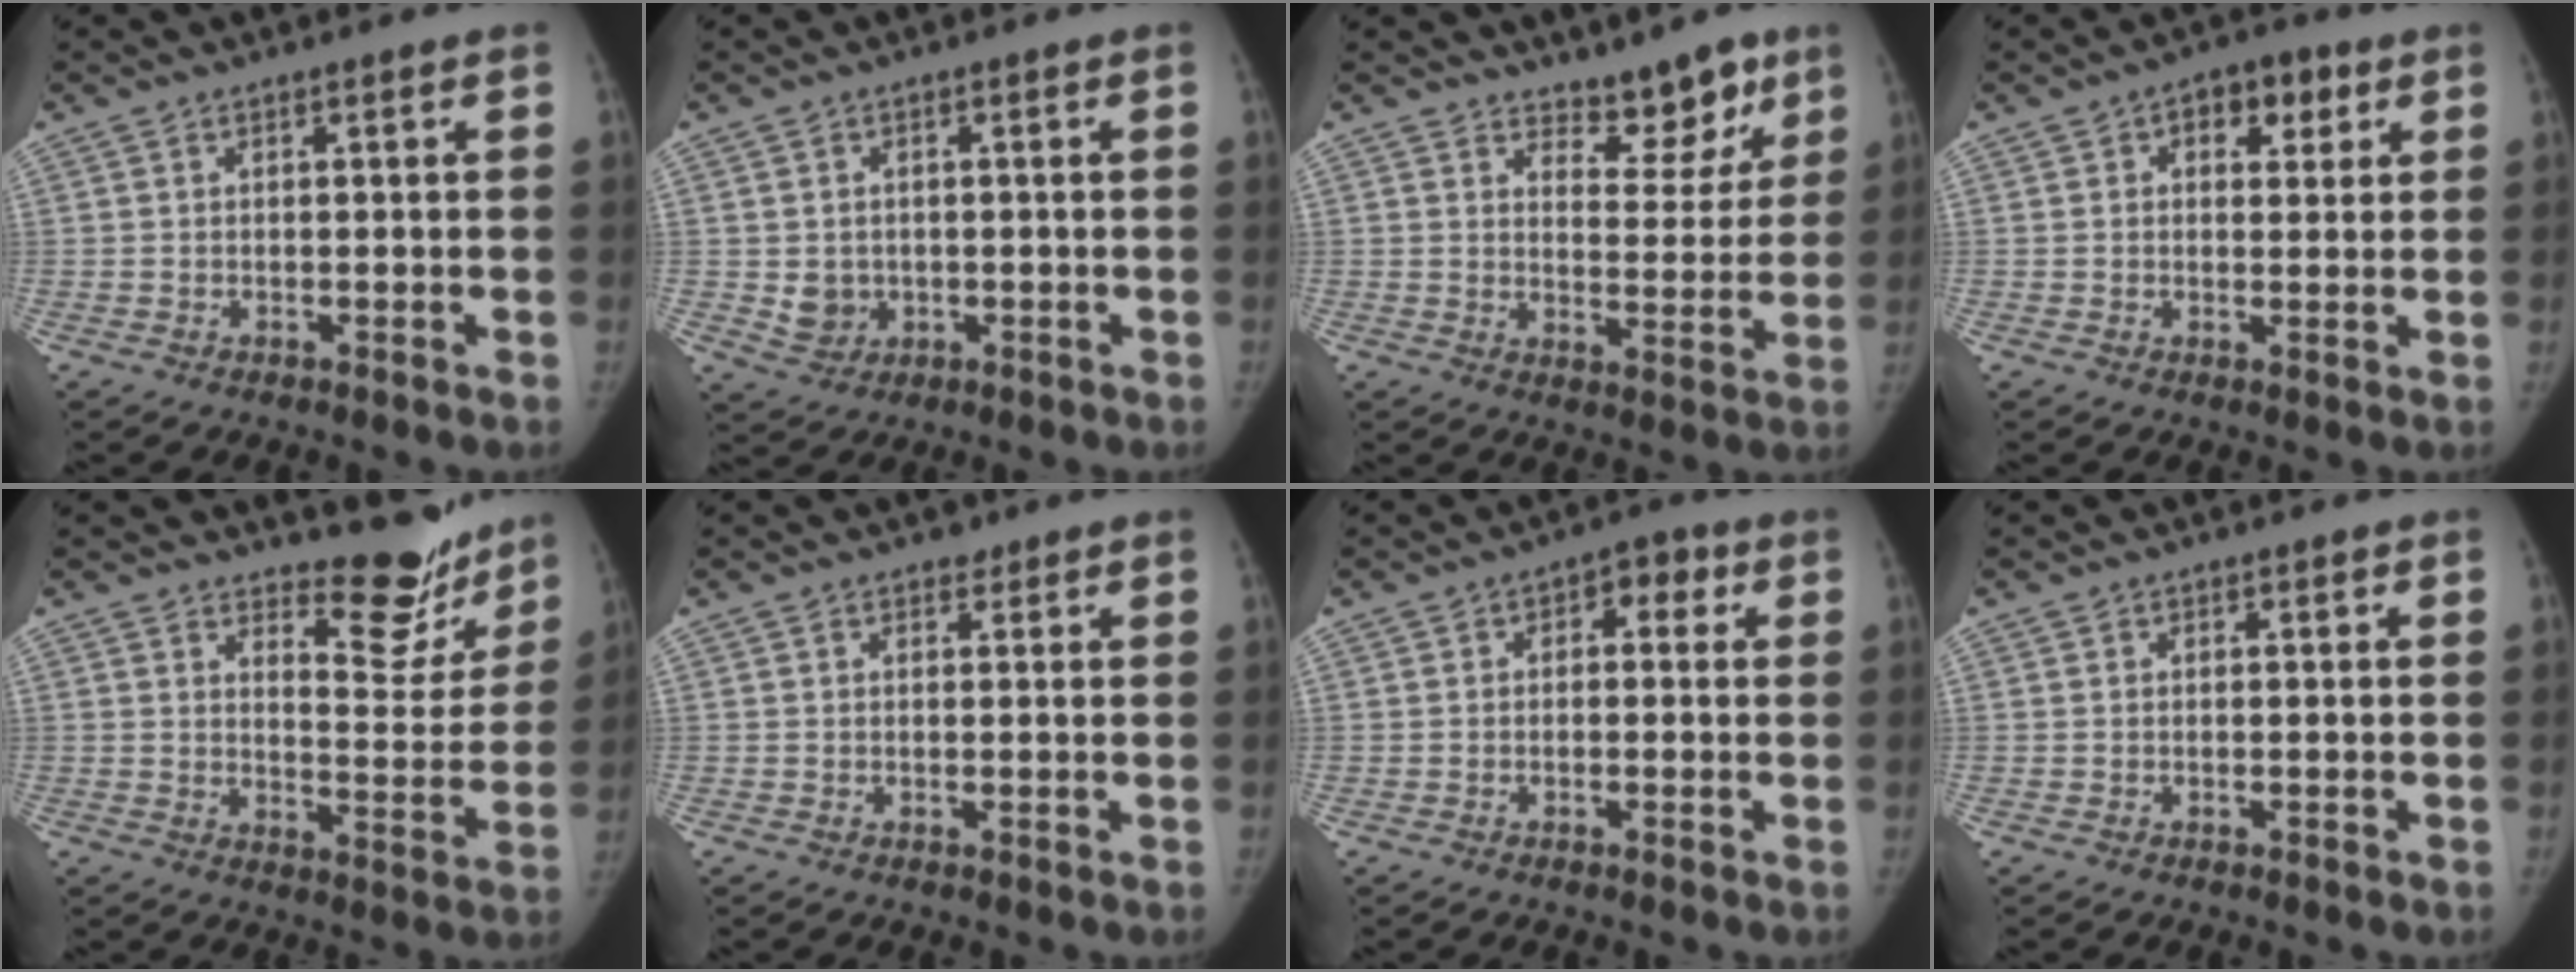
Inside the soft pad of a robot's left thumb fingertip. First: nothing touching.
{"total": 4.0, "force": [-0.2, 3.6, 1.7], "torque": [-0.012, 0.000, 0.008]}
{"total": 8.0, "force": [6.2, 3.9, 3.1], "torque": [0.003, -0.045, 0.094]}
{"total": 6.3, "force": [2.7, 4.0, 4.2], "torque": [-0.021, -0.004, 0.031]}
{"total": 11.3, "force": [9.7, 4.5, 3.6], "torque": [-0.006, -0.093, 0.129]}
{"total": 1.1, "force": [0.7, 0.8, 0.2], "torque": [0.005, -0.004, 0.006]}
{"total": 4.0, "force": [0.9, 2.6, 2.9], "torque": [-0.009, 0.011, 0.002]}
{"total": 0.0}